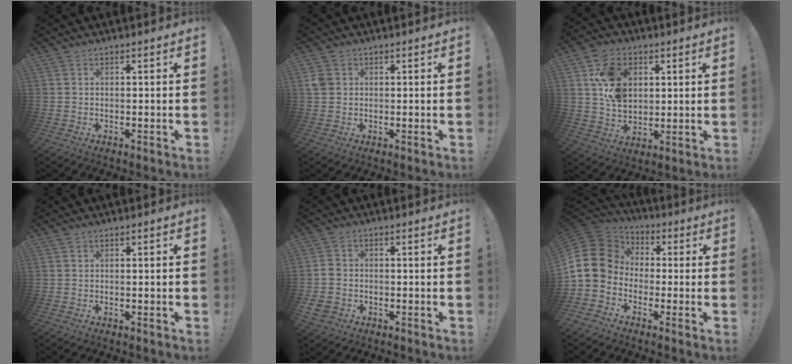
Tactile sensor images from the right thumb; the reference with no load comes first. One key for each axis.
{"total": 3.4, "fx": 1.1, "fy": 2.8, "fz": 1.5, "tx": -0.030, "ty": 0.006, "tz": 0.025}
{"total": 13.2, "fx": 4.3, "fy": 9.9, "fz": 7.6, "tx": -0.120, "ty": -0.003, "tz": 0.087}
{"total": 0.7, "fx": -0.5, "fy": -0.1, "fz": 0.5, "tx": -0.013, "ty": 0.002, "tz": -0.009}
{"total": 4.4, "fx": -1.5, "fy": 3.6, "fz": 2.0, "tx": -0.038, "ty": 0.001, "tz": -0.029}
{"total": 13.5, "fx": 0.6, "fy": 11.8, "fz": 6.5, "tx": -0.125, "ty": 0.014, "tz": 0.024}